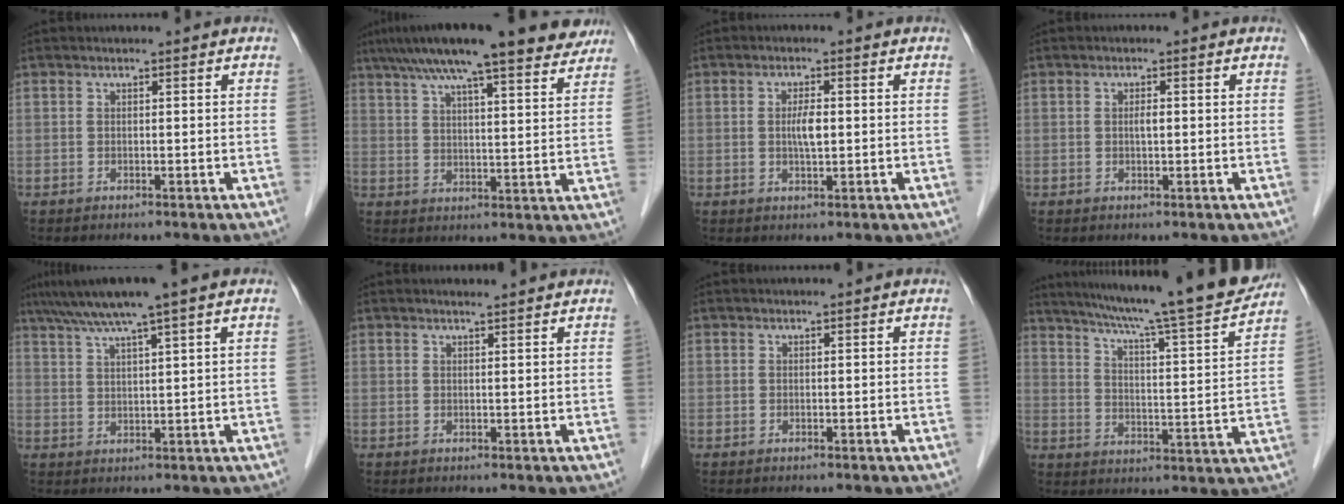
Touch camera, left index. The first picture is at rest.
{"total": 20.3, "force": [16.3, 3.0, 11.7], "torque": [-0.191, 0.038, 0.221]}
{"total": 3.0, "force": [0.1, 0.7, 2.9], "torque": [-0.055, 0.001, 0.003]}
{"total": 1.3, "force": [0.0, 0.4, 1.3], "torque": [-0.023, 0.002, 0.000]}
{"total": 8.3, "force": [5.8, -0.7, 5.9], "torque": [-0.100, 0.031, 0.098]}
{"total": 2.4, "force": [2.2, 0.1, 0.9], "torque": [-0.014, 0.014, 0.029]}
{"total": 0.0}
{"total": 21.6, "force": [18.8, -0.1, 10.8], "torque": [-0.170, -0.025, 0.261]}